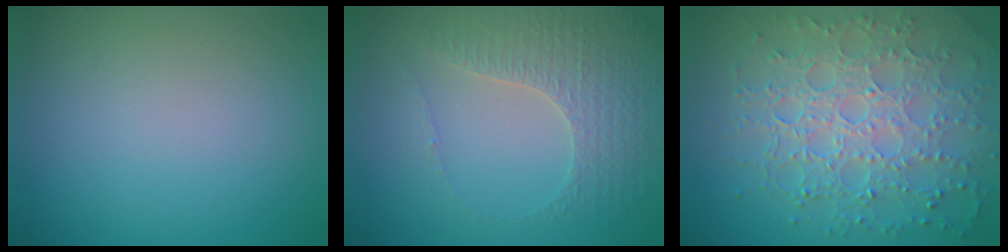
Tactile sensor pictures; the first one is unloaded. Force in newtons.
{"total": 3.3, "press": 3.2, "slide": 0.8}
{"total": 7.8, "press": 5.7, "slide": 5.4}